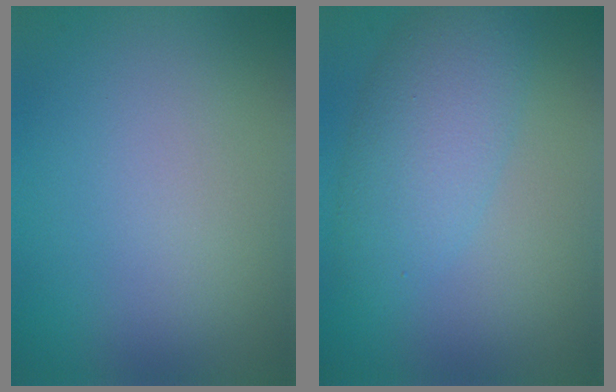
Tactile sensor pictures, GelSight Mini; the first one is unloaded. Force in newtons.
{"total": 4.9, "press": 4.9, "slide": 0.2}